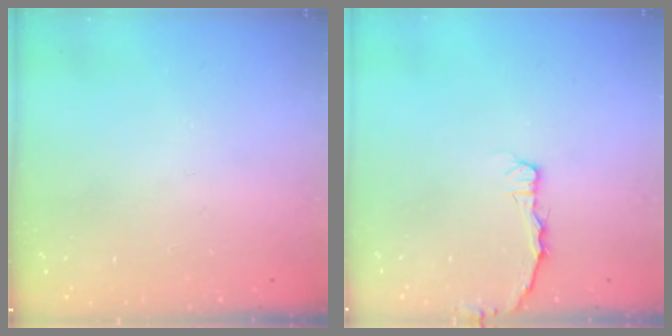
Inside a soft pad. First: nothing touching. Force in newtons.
{"total": 2.9, "press": 2.9, "slide": 0.4}